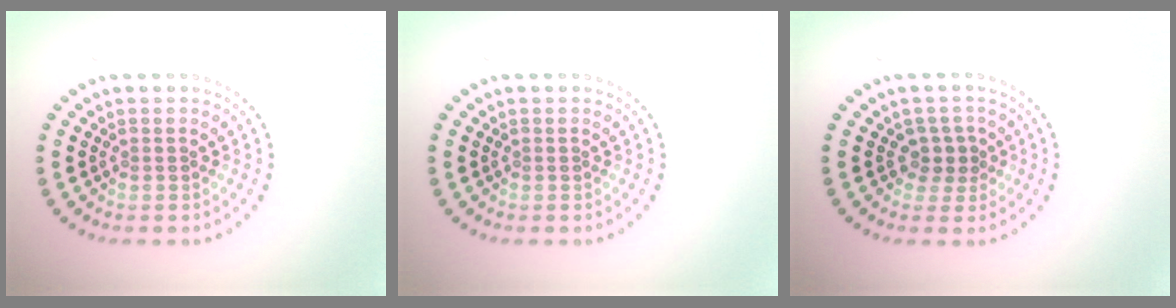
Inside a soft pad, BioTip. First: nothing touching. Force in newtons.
{"total": 0.0}
{"total": 1.9, "press": 1.6, "slide": 1.2}